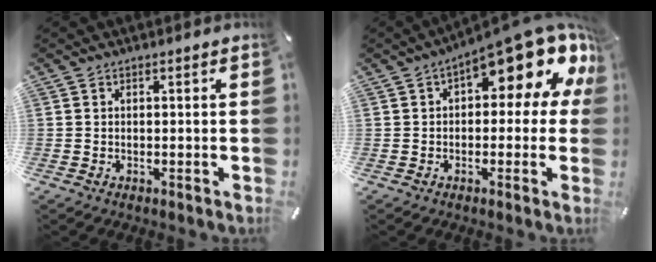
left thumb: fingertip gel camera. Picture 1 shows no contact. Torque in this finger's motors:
{"motor_torque": [2.11, 2.90, 1.57, -1.19, 0.28]}